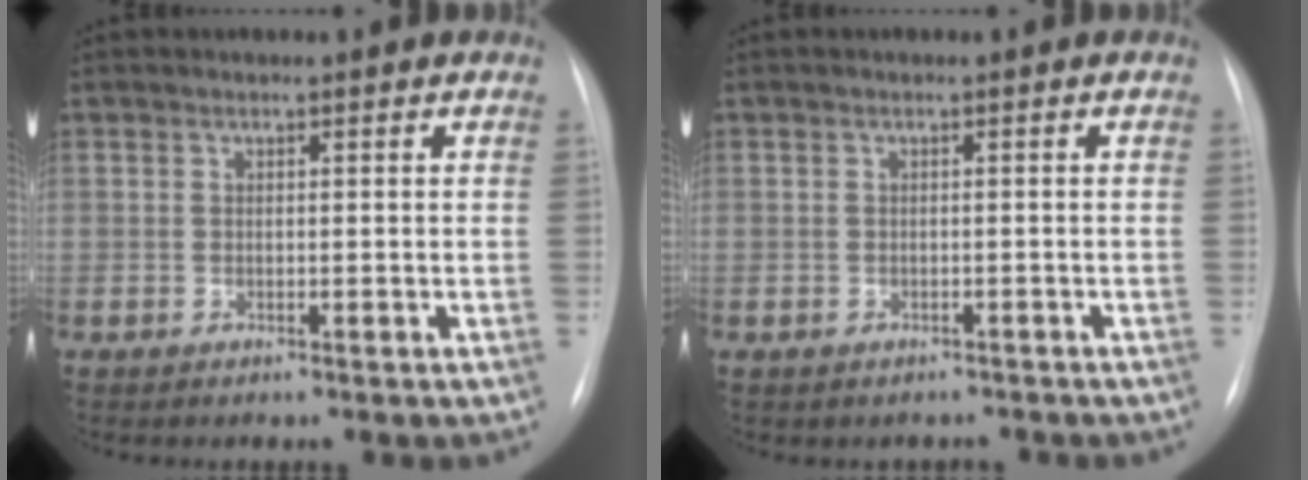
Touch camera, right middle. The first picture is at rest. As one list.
[{"total": 1.8, "force": [-1.4, 1.1, -0.1], "torque": [-0.001, 0.009, -0.020]}]